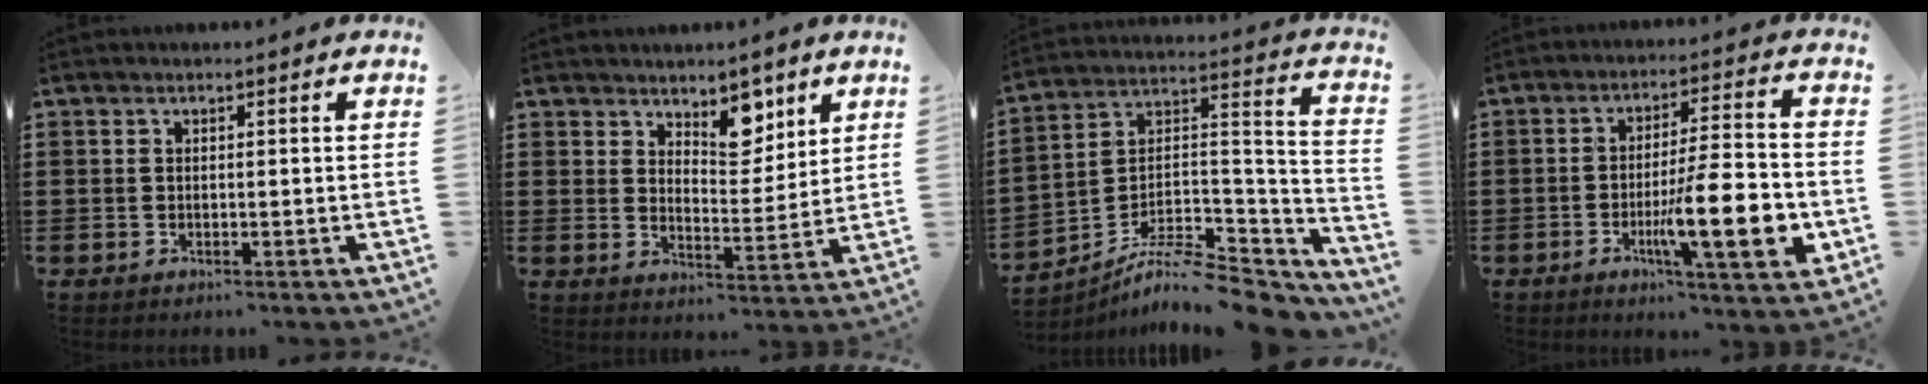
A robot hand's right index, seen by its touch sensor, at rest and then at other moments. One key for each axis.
{"total": 7.0, "fx": 5.0, "fy": 3.7, "fz": 3.3, "tx": -0.052, "ty": -0.016, "tz": 0.086}
{"total": 9.2, "fx": -7.9, "fy": 2.2, "fz": 4.2, "tx": -0.068, "ty": 0.011, "tz": -0.153}
{"total": 13.4, "fx": -4.0, "fy": 2.6, "fz": 12.5, "tx": -0.197, "ty": -0.009, "tz": -0.069}